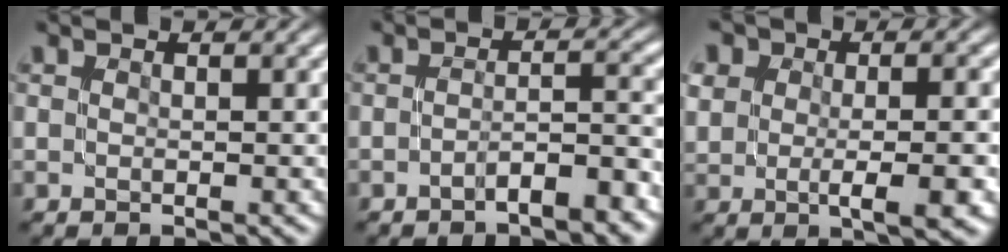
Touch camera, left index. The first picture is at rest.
{"total": 4.0, "force": [-2.5, 0.9, 3.0], "torque": [-0.047, 0.010, -0.043]}
{"total": 7.2, "force": [-0.4, 4.3, 5.8], "torque": [-0.074, 0.002, -0.003]}